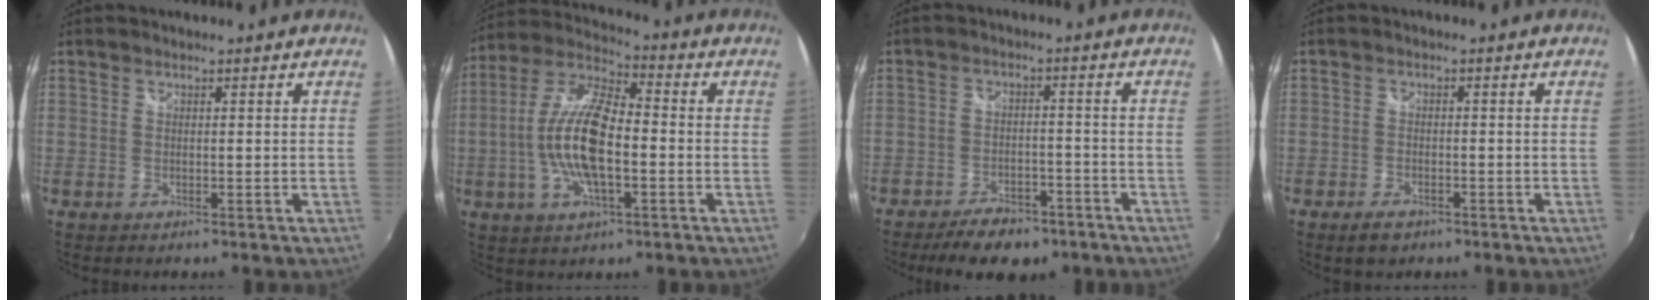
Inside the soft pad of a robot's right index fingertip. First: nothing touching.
{"total": 14.5, "force": [-2.4, 5.3, 13.3], "torque": [-0.271, 0.004, -0.050]}
{"total": 11.0, "force": [-8.3, 5.1, 5.2], "torque": [-0.126, -0.002, -0.118]}
{"total": 3.5, "force": [-2.4, 2.0, 1.6], "torque": [-0.040, -0.003, -0.039]}